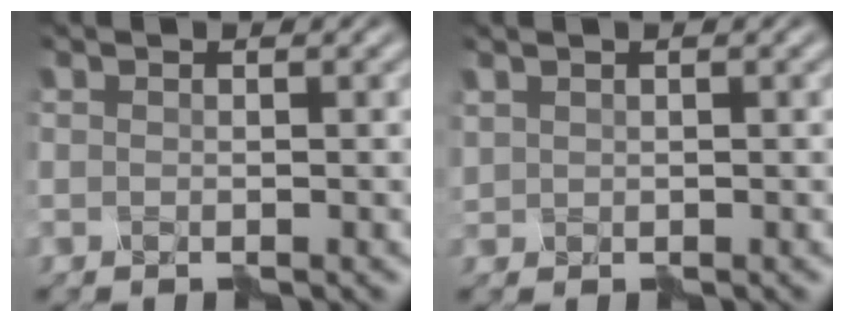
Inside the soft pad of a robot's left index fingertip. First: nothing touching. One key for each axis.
{"total": 0.8, "fx": 0.6, "fy": 0.4, "fz": -0.1, "tx": 0.001, "ty": 0.001, "tz": 0.014}